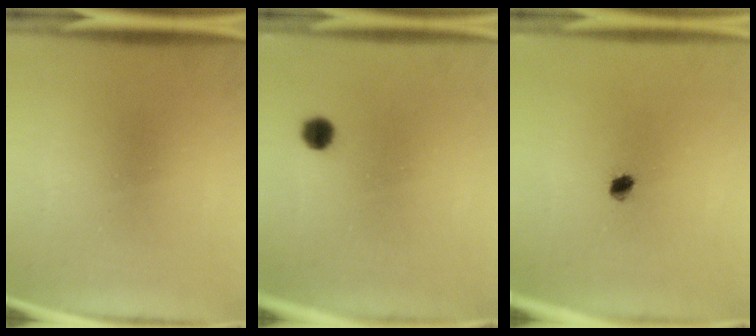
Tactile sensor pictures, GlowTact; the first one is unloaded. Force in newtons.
{"total": 2.6}
{"total": 2.1}